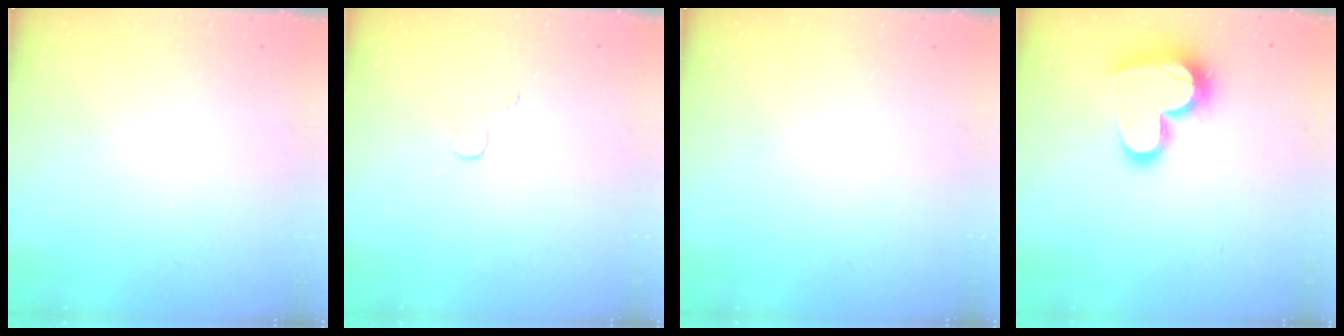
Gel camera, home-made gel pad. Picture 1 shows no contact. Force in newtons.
{"total": 3.4, "press": 3.4, "slide": 0.4}
{"total": 0.0}
{"total": 17.4, "press": 17.3, "slide": 1.3}